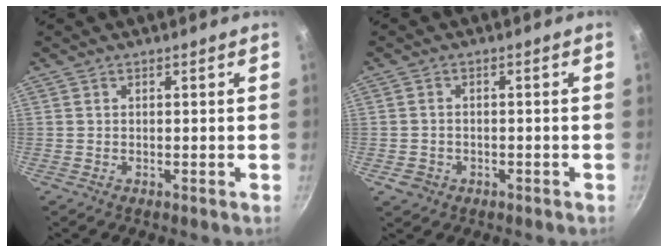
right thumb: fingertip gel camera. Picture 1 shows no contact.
{"total": 3.0, "force": [-1.2, 2.5, 1.2], "torque": [-0.020, 0.013, -0.012]}